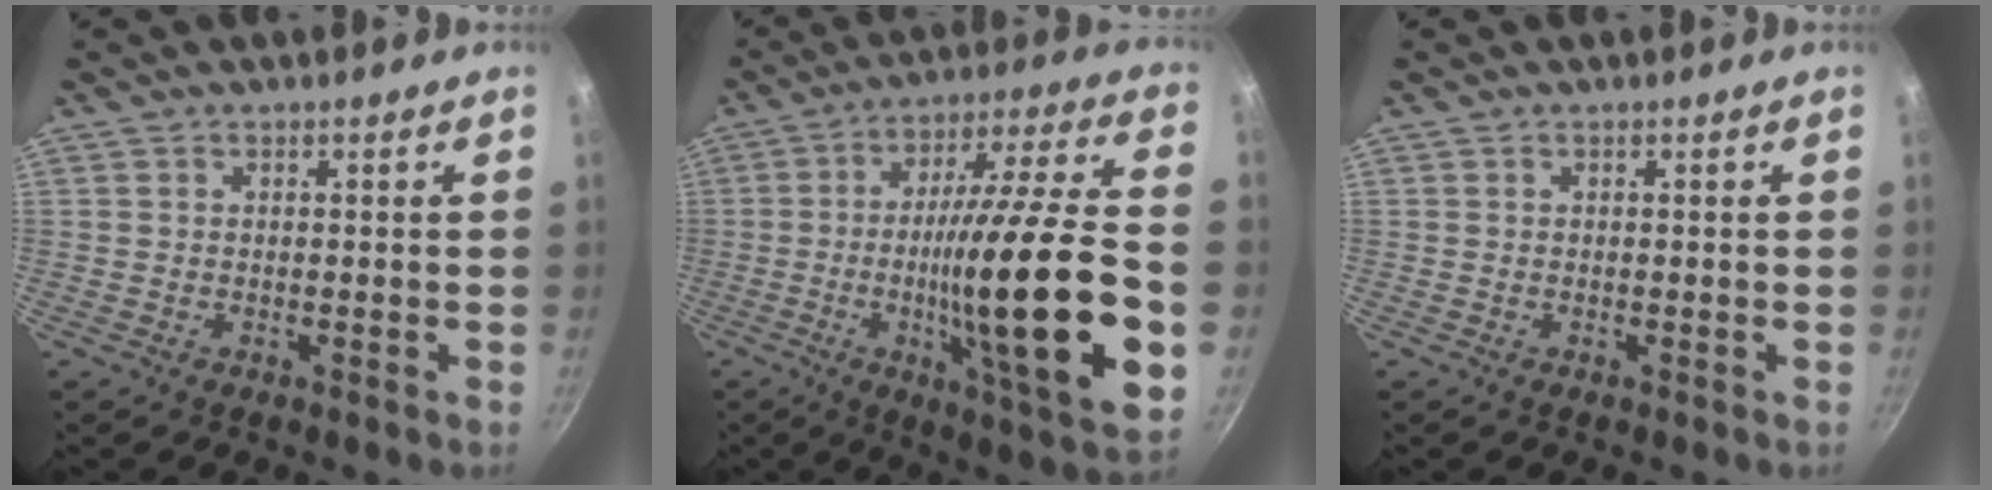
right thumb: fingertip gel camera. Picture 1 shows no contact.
{"total": 27.2, "force": [-5.1, 4.6, 26.3], "torque": [-0.412, 0.017, -0.078]}
{"total": 0.0}